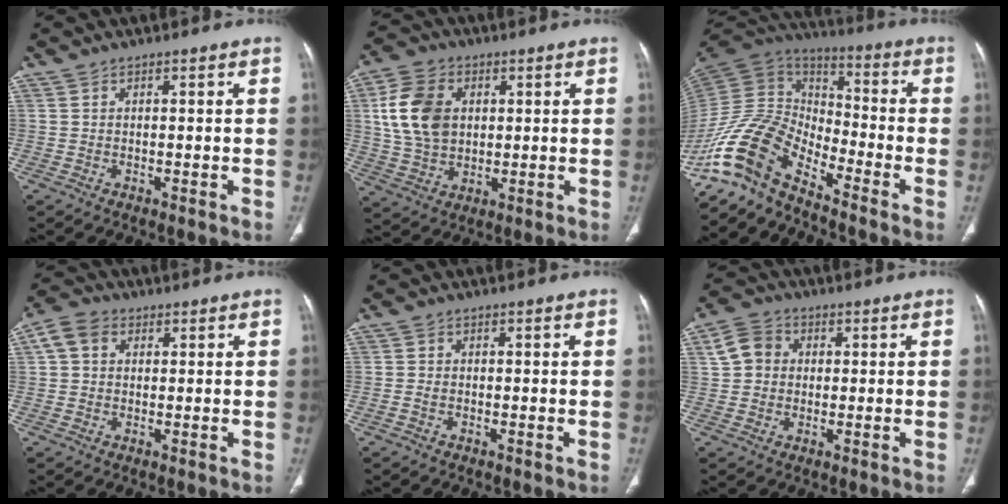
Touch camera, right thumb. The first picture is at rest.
{"total": 12.5, "force": [2.5, 9.0, 8.2], "torque": [-0.140, 0.000, 0.051]}
{"total": 14.6, "force": [-11.2, 5.5, 7.6], "torque": [-0.150, 0.087, -0.234]}
{"total": 4.9, "force": [1.3, 3.9, 2.7], "torque": [-0.049, 0.013, 0.021]}
{"total": 0.9, "force": [-0.4, 0.6, 0.5], "torque": [-0.009, 0.004, -0.010]}
{"total": 5.8, "force": [0.9, 5.0, 2.6], "torque": [-0.033, 0.010, 0.009]}